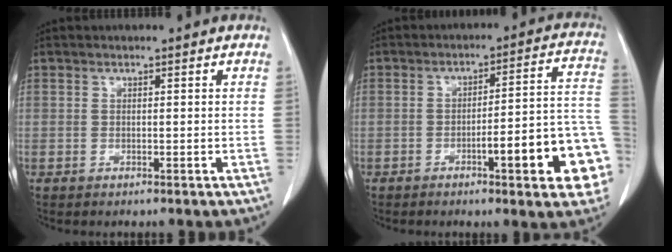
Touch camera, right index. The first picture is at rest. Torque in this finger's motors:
{"motor_torque": [1.21, -0.33, 0.51, 0.08]}